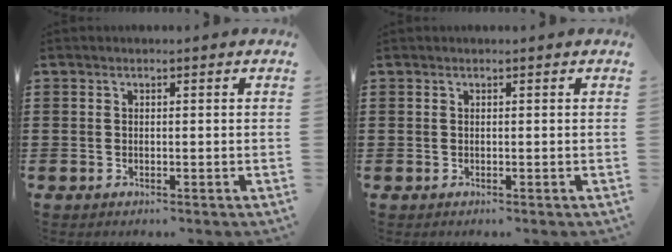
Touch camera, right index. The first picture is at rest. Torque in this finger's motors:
{"motor_torque": [0.31, 0.92, -0.24, 0.00]}